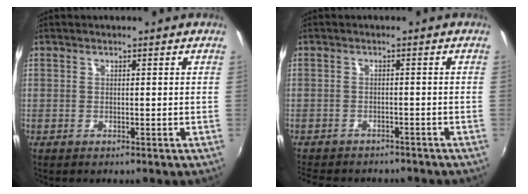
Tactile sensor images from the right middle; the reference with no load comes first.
{"total": 8.6, "force": [-7.5, 2.9, 3.0], "torque": [-0.075, -0.021, -0.111]}